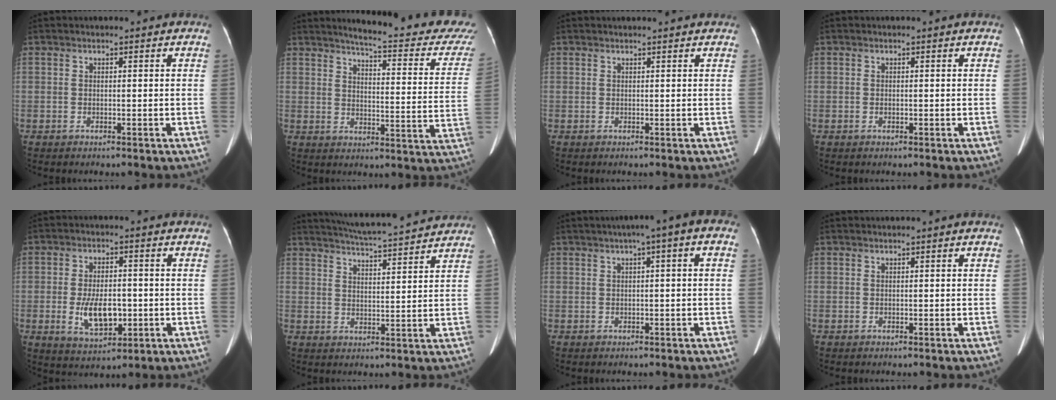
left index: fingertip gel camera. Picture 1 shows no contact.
{"total": 22.0, "force": [20.0, 2.0, 9.0], "torque": [-0.108, -0.083, 0.222]}
{"total": 2.3, "force": [2.2, 0.0, 0.7], "torque": [-0.011, 0.013, 0.025]}
{"total": 0.0}
{"total": 7.7, "force": [-1.6, 3.7, 6.5], "torque": [-0.127, -0.003, -0.018]}
{"total": 12.6, "force": [11.9, 0.5, 4.3], "torque": [-0.079, 0.018, 0.167]}
{"total": 5.2, "force": [1.5, 0.6, 4.9], "torque": [-0.066, 0.027, 0.015]}
{"total": 0.0}